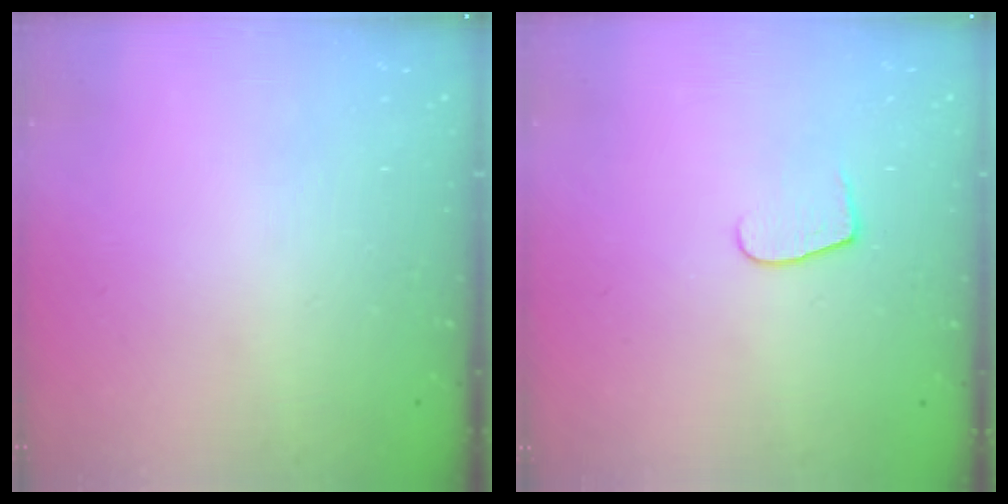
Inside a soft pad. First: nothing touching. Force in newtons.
{"total": 5.5, "press": 5.5, "slide": 0.5}